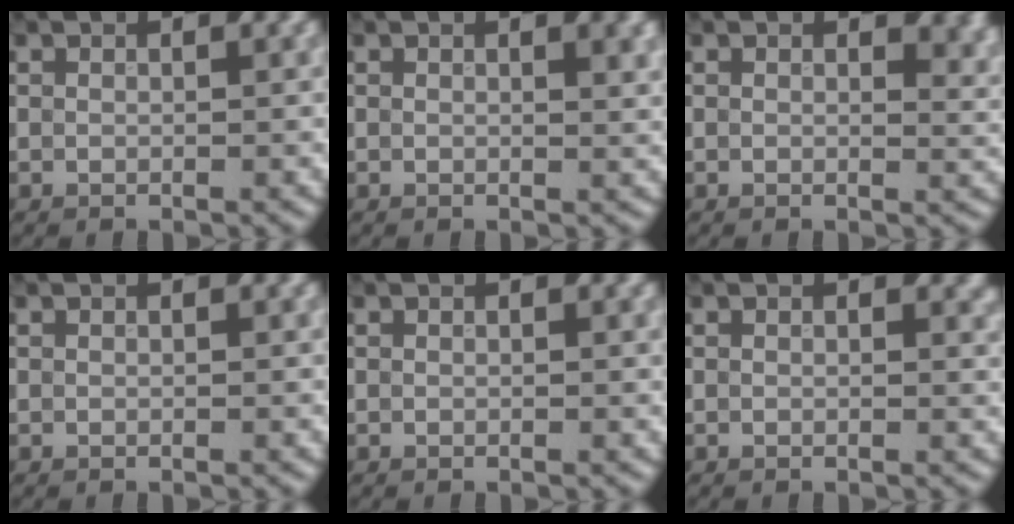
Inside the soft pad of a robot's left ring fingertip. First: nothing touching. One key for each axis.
{"total": 1.6, "fx": 0.5, "fy": 0.7, "fz": 1.4, "tx": -0.013, "ty": 0.000, "tz": 0.012}
{"total": 3.3, "fx": 1.2, "fy": 2.0, "fz": 2.4, "tx": -0.020, "ty": -0.005, "tz": 0.016}
{"total": 0.0}
{"total": 0.0}
{"total": 1.0, "fx": 0.3, "fy": 0.6, "fz": 0.7, "tx": -0.004, "ty": -0.002, "tz": 0.003}